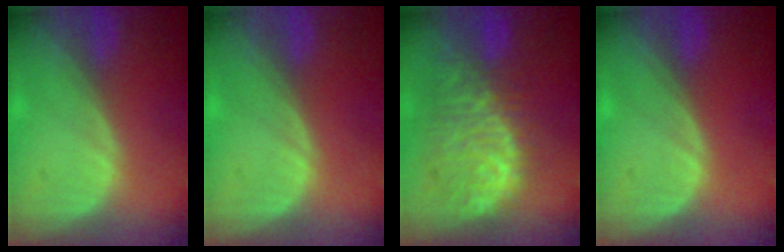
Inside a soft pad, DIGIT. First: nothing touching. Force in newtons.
{"total": 0.0}
{"total": 11.1, "press": 9.6, "slide": 5.6}
{"total": 0.0}